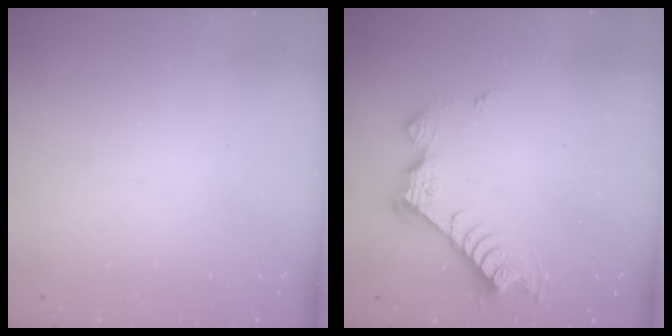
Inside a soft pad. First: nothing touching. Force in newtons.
{"total": 9.3, "press": 9.3, "slide": 0.4}